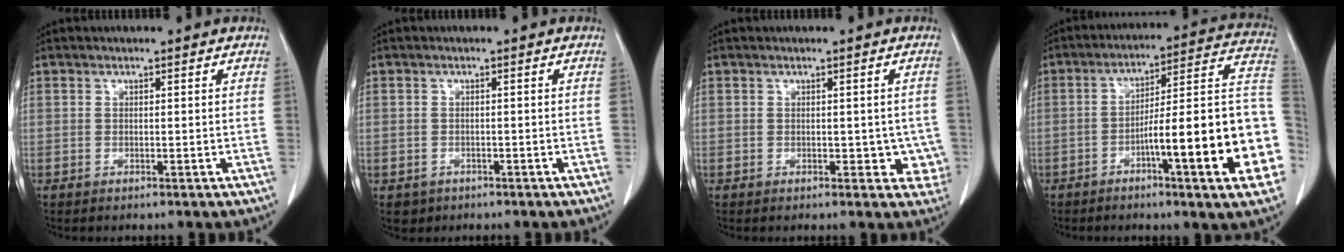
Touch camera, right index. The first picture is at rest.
{"total": 2.2, "force": [-1.0, 2.0, 0.1], "torque": [-0.001, 0.006, -0.011]}
{"total": 3.5, "force": [-0.4, 2.5, 2.5], "torque": [-0.008, 0.009, 0.001]}
{"total": 20.8, "force": [-6.3, 1.7, 19.8], "torque": [-0.193, 0.025, -0.083]}